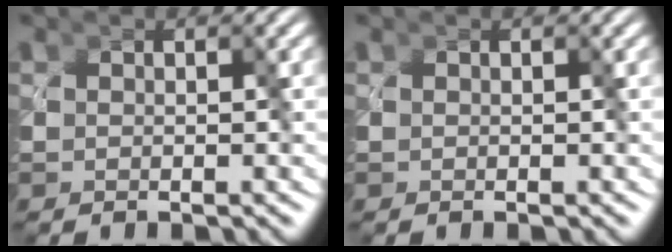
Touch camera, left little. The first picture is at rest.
{"total": 0.0}